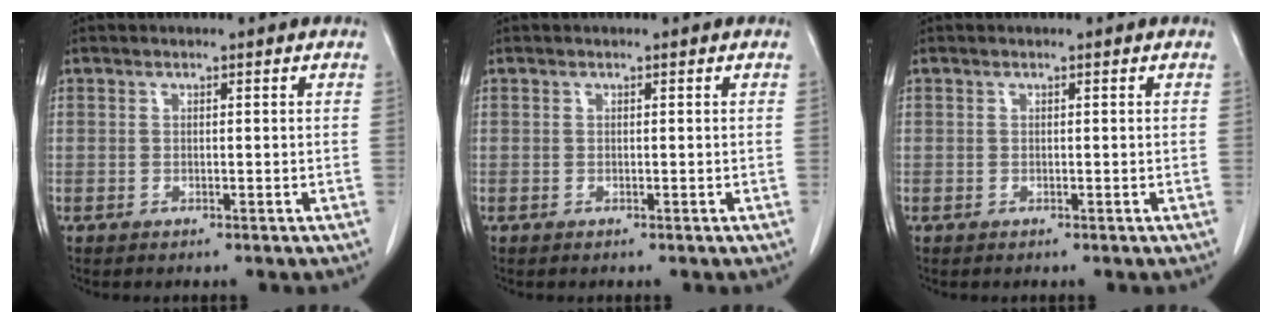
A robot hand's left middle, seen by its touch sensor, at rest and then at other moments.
{"total": 0.0}
{"total": 0.0}